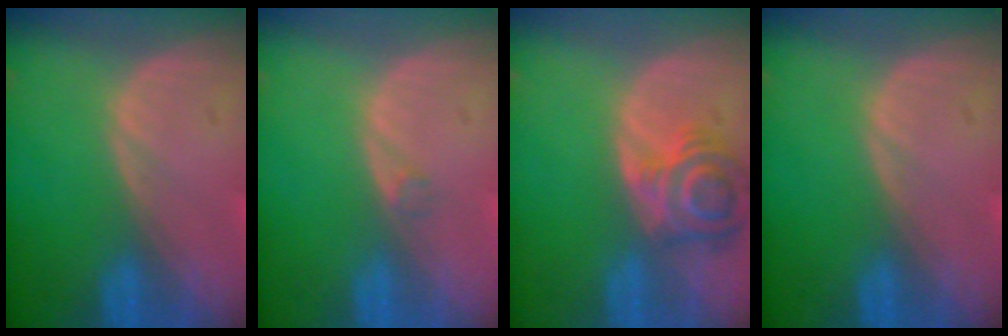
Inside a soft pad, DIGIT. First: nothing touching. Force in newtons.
{"total": 0.8, "press": 0.8, "slide": 0.1}
{"total": 6.4, "press": 6.3, "slide": 0.8}
{"total": 0.0}